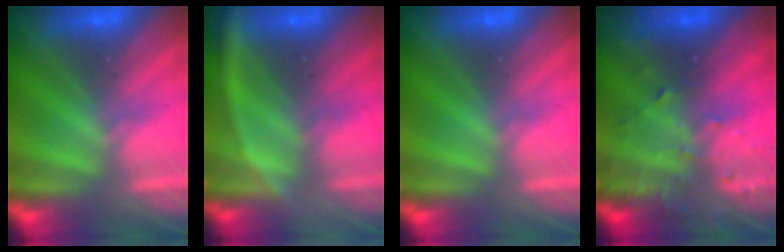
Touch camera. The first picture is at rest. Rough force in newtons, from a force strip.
{"total": 3.3}
{"total": 0.0}
{"total": 3.4}